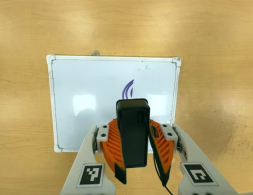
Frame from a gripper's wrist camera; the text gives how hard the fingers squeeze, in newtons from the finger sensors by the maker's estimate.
{"total": 6.6, "left": 6.2, "right": 7.0}